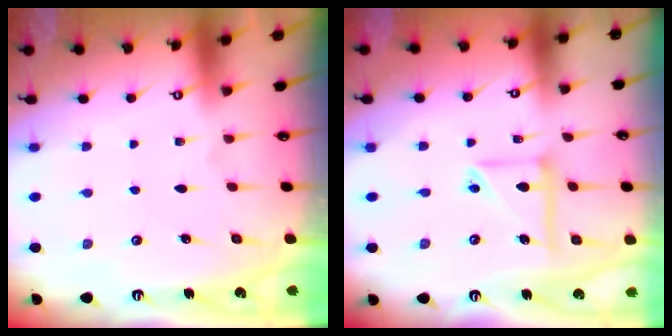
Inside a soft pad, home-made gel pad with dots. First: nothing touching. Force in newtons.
{"total": 10.2, "press": 10.2, "slide": 1.0}